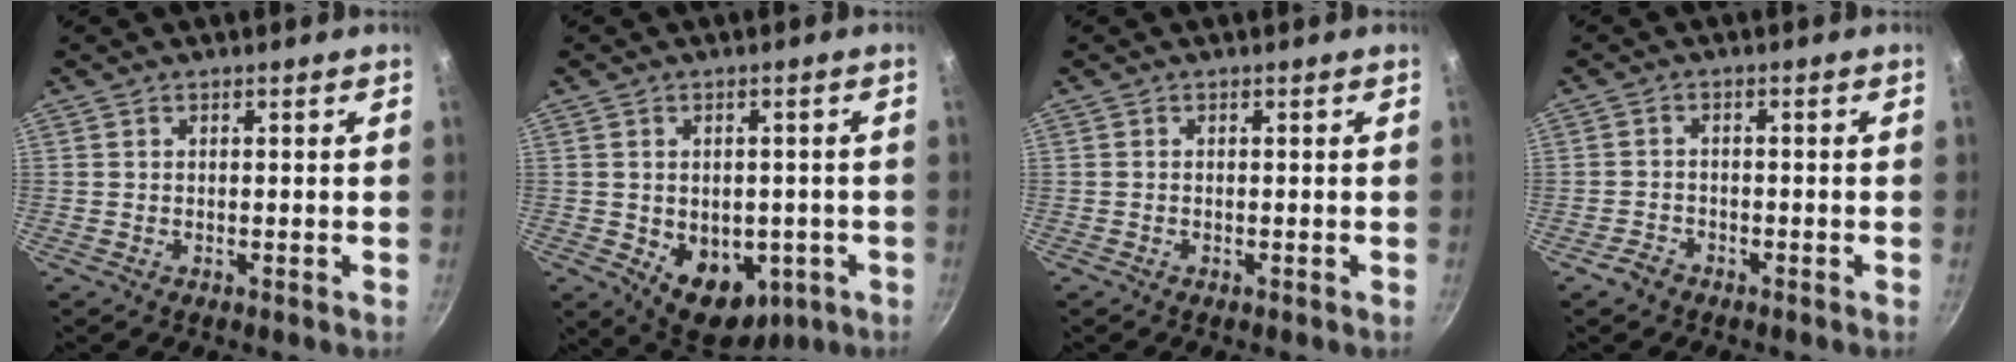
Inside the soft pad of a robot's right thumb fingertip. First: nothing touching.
{"total": 11.9, "force": [-3.0, 8.3, 8.0], "torque": [-0.071, -0.009, -0.020]}
{"total": 0.0}
{"total": 2.0, "force": [-1.6, 1.2, 0.4], "torque": [-0.008, 0.018, -0.029]}